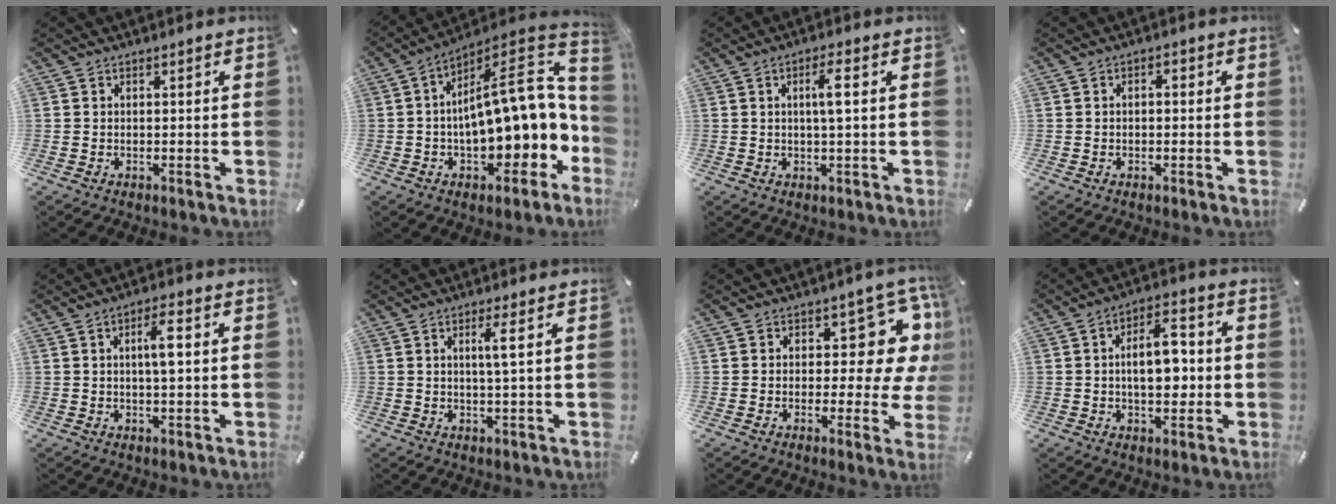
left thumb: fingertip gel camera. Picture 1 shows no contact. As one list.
[{"total": 17.8, "force": [-0.1, 10.3, 14.6], "torque": [-0.160, -0.028, 0.002]}, {"total": 5.1, "force": [0.6, 0.7, 5.0], "torque": [-0.088, 0.001, 0.004]}, {"total": 1.3, "force": [-0.4, 0.8, 0.9], "torque": [-0.019, 0.006, -0.010]}, {"total": 5.8, "force": [0.7, 1.4, 5.5], "torque": [-0.099, 0.005, 0.005]}, {"total": 4.3, "force": [0.9, 0.1, 4.2], "torque": [-0.073, -0.006, 0.008]}, {"total": 11.7, "force": [5.0, 6.5, 8.4], "torque": [-0.090, -0.053, 0.085]}, {"total": 10.7, "force": [-0.3, 6.3, 8.6], "torque": [-0.122, 0.004, -0.011]}]